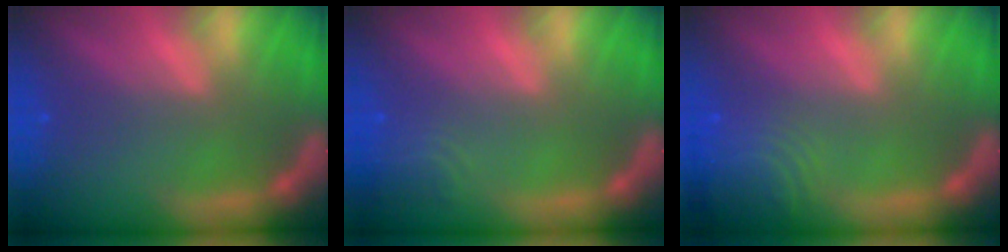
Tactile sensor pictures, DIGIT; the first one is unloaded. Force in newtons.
{"total": 2.4}
{"total": 6.1}